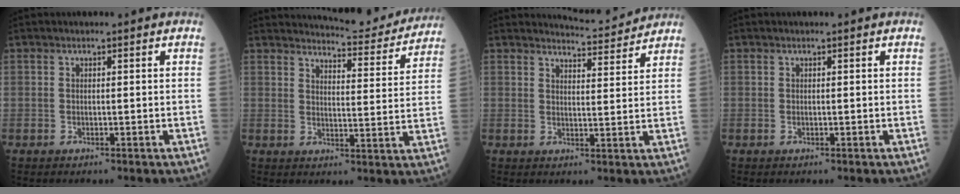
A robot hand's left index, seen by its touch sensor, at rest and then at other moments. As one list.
[{"total": 12.6, "force": [12.3, 1.2, 2.5], "torque": [-0.031, -0.026, 0.144]}, {"total": 5.6, "force": [5.6, -0.1, -0.3], "torque": [-0.011, -0.006, 0.074]}, {"total": 0.0}]